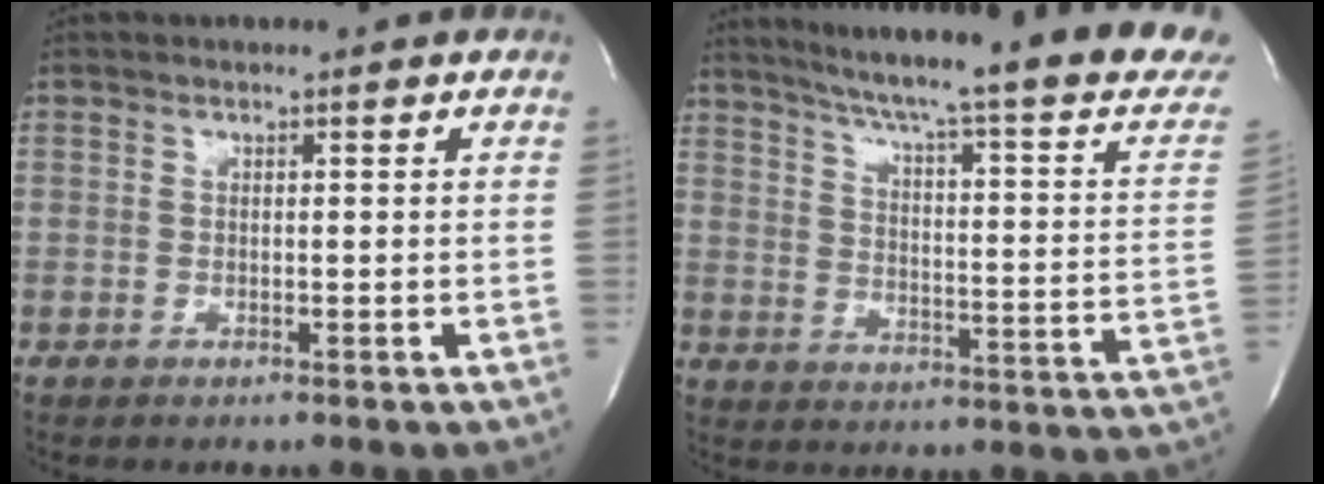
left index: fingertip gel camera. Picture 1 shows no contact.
{"total": 27.7, "force": [23.1, 0.9, 15.3], "torque": [-0.225, -0.069, 0.284]}